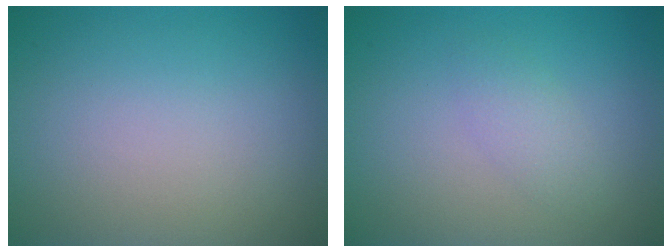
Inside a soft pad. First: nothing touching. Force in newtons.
{"total": 1.5, "press": 1.5, "slide": 0.0}